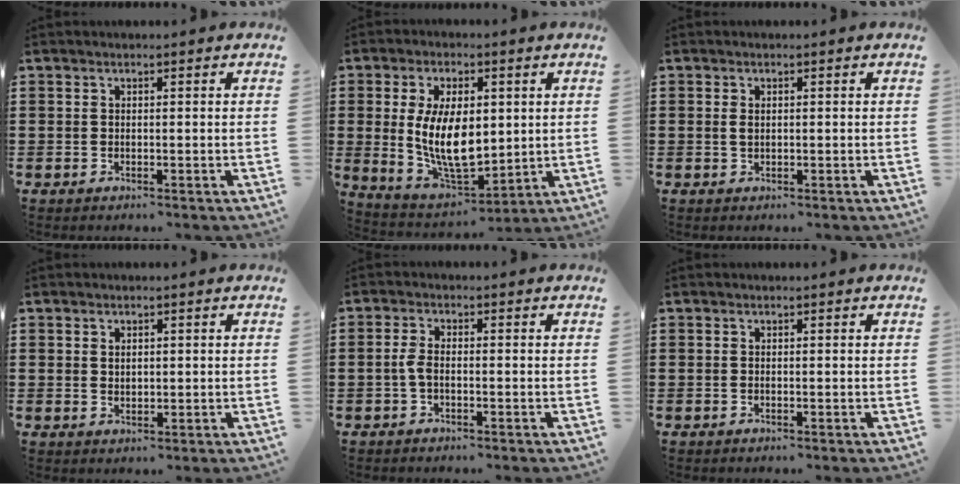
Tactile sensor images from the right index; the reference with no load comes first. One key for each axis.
{"total": 11.2, "fx": 1.0, "fy": 5.8, "fz": 9.5, "tx": -0.187, "ty": -0.003, "tz": 0.016}
{"total": 1.2, "fx": 0.3, "fy": 0.6, "fz": 1.0, "tx": -0.022, "ty": 0.003, "tz": 0.004}
{"total": 1.2, "fx": 0.8, "fy": 0.7, "fz": 0.5, "tx": -0.011, "ty": 0.004, "tz": 0.015}
{"total": 2.4, "fx": -0.7, "fy": 0.8, "fz": 2.2, "tx": -0.055, "ty": -0.003, "tz": -0.019}
{"total": 0.0}